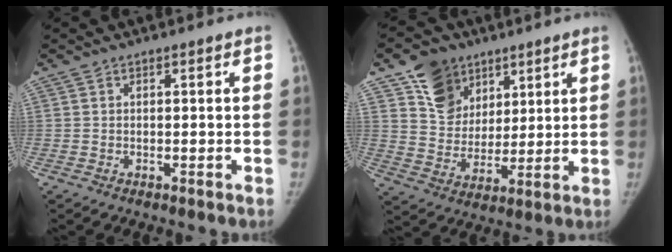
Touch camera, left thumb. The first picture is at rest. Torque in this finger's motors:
{"motor_torque": [0.56, -0.44, 0.68, -0.51, 0.16]}